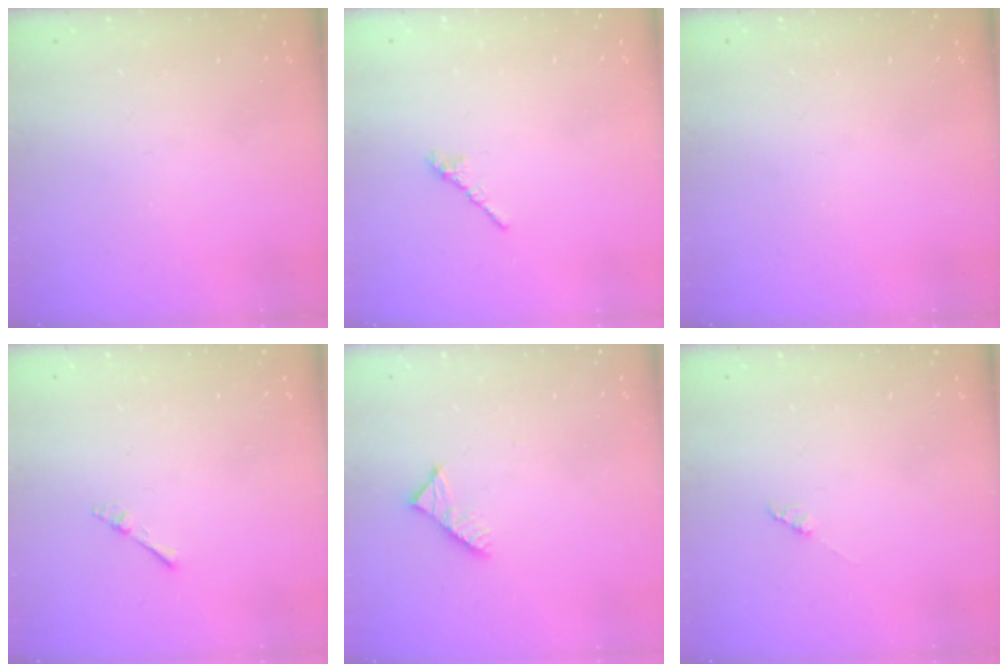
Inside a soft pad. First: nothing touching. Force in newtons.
{"total": 2.4, "press": 2.3, "slide": 0.7}
{"total": 0.0}
{"total": 2.2, "press": 2.2, "slide": 0.3}
{"total": 3.3, "press": 3.2, "slide": 0.4}
{"total": 1.4, "press": 1.4, "slide": 0.2}